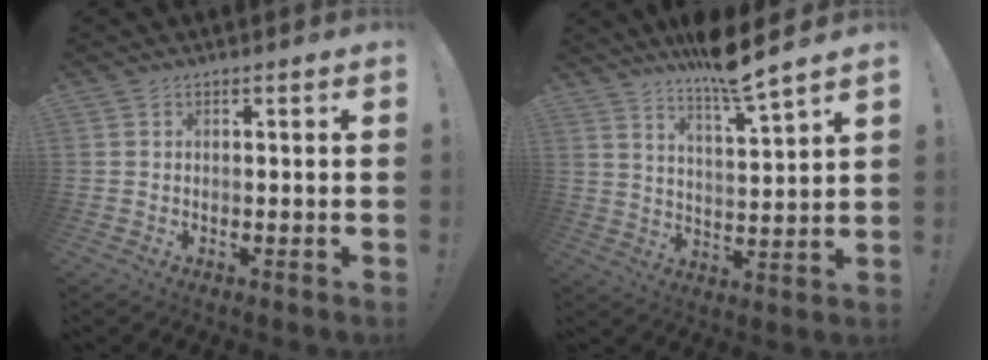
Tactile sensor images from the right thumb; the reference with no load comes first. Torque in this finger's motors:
{"motor_torque": [0.73, 1.16, 0.30, 0.23, 0.27]}